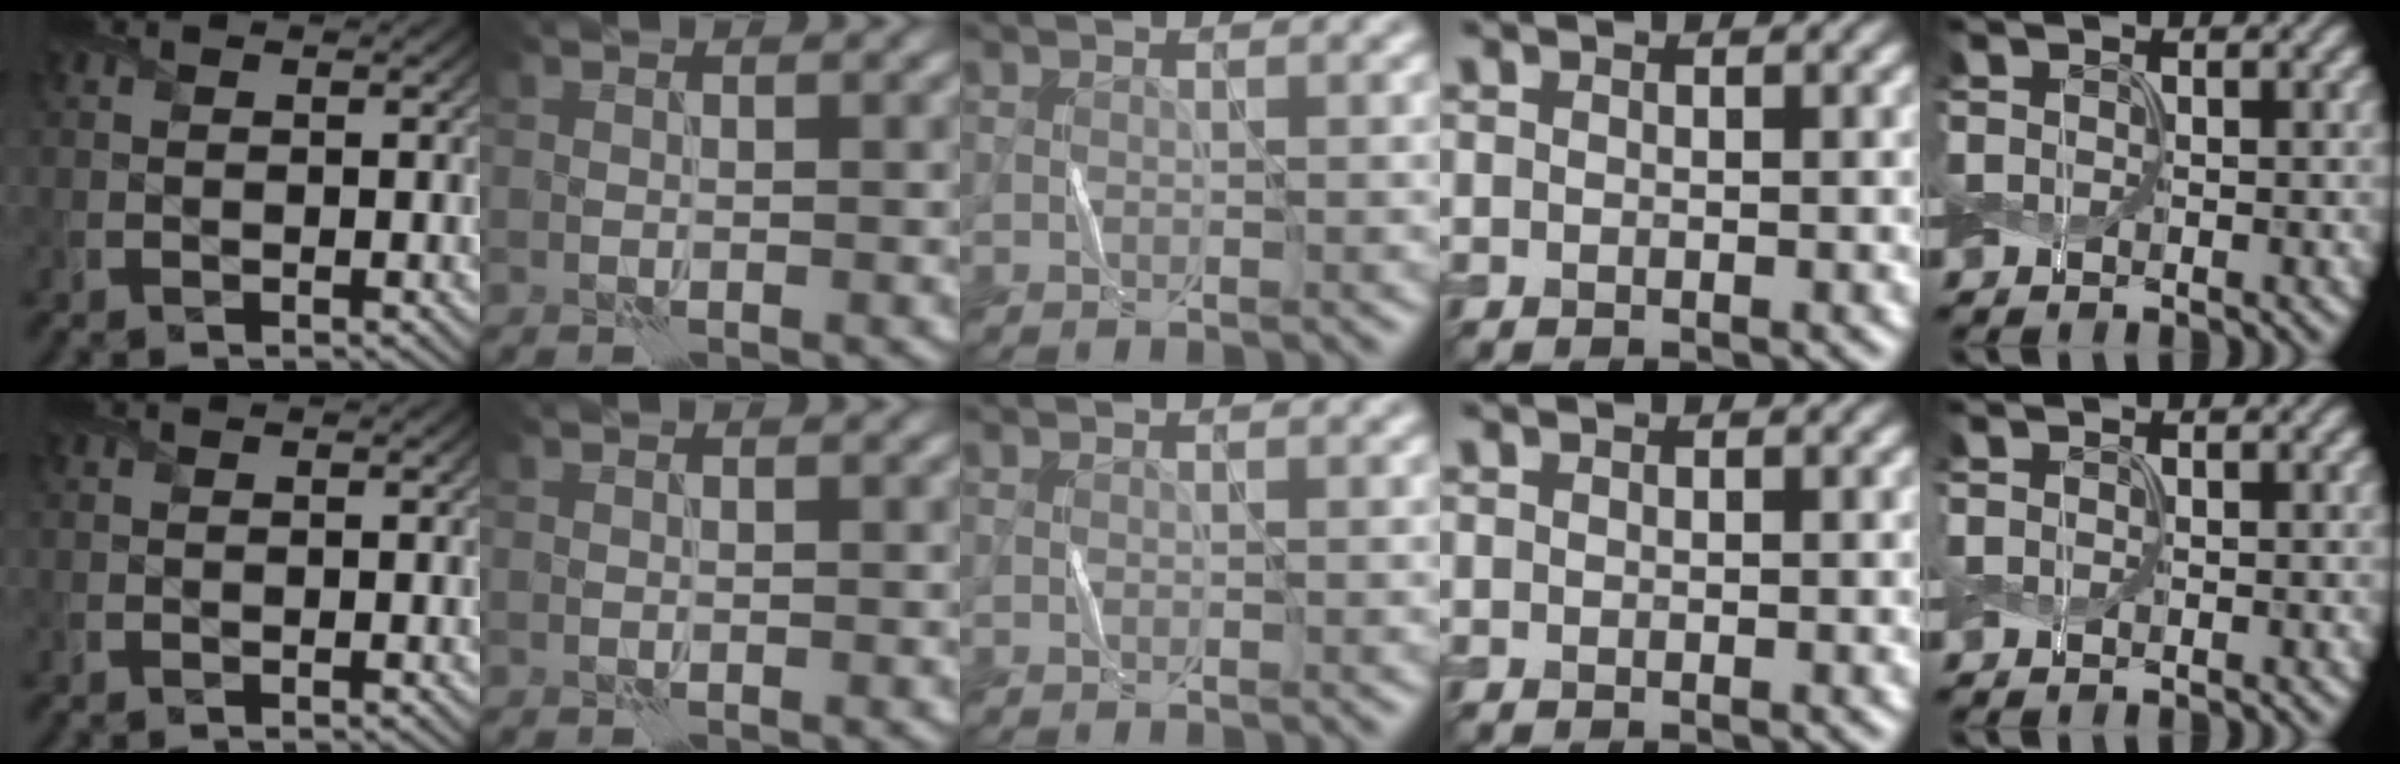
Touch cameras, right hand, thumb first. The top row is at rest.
{}